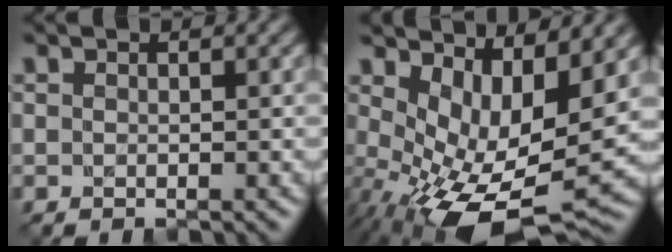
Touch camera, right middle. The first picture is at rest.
{"total": 9.5, "force": [-0.5, 4.5, 8.4], "torque": [-0.155, -0.026, 0.006]}